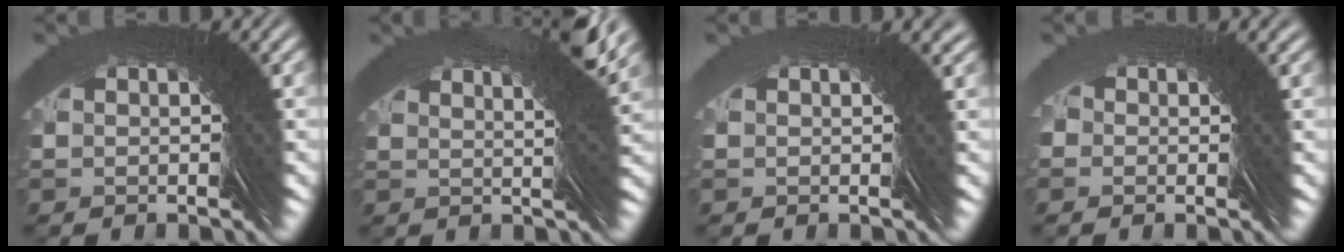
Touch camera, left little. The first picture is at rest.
{"total": 6.8, "force": [2.8, -6.0, -1.6], "torque": [0.058, 0.057, 0.033]}
{"total": 2.6, "force": [0.3, -1.9, -1.6], "torque": [0.040, 0.012, 0.005]}
{"total": 1.6, "force": [0.5, 1.6, 0.0], "torque": [-0.005, 0.008, -0.001]}